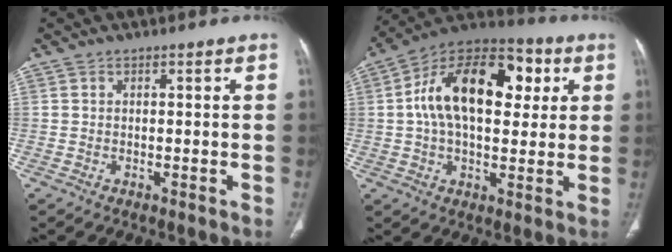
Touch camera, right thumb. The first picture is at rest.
{"total": 21.3, "force": [4.4, 12.3, 16.9], "torque": [-0.254, 0.023, 0.059]}